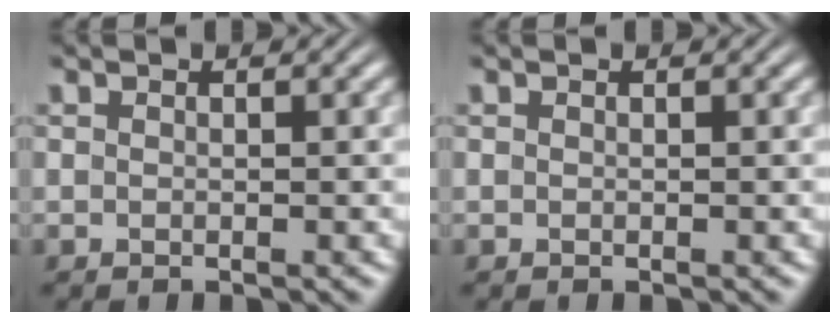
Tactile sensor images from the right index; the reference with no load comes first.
{"total": 0.0}